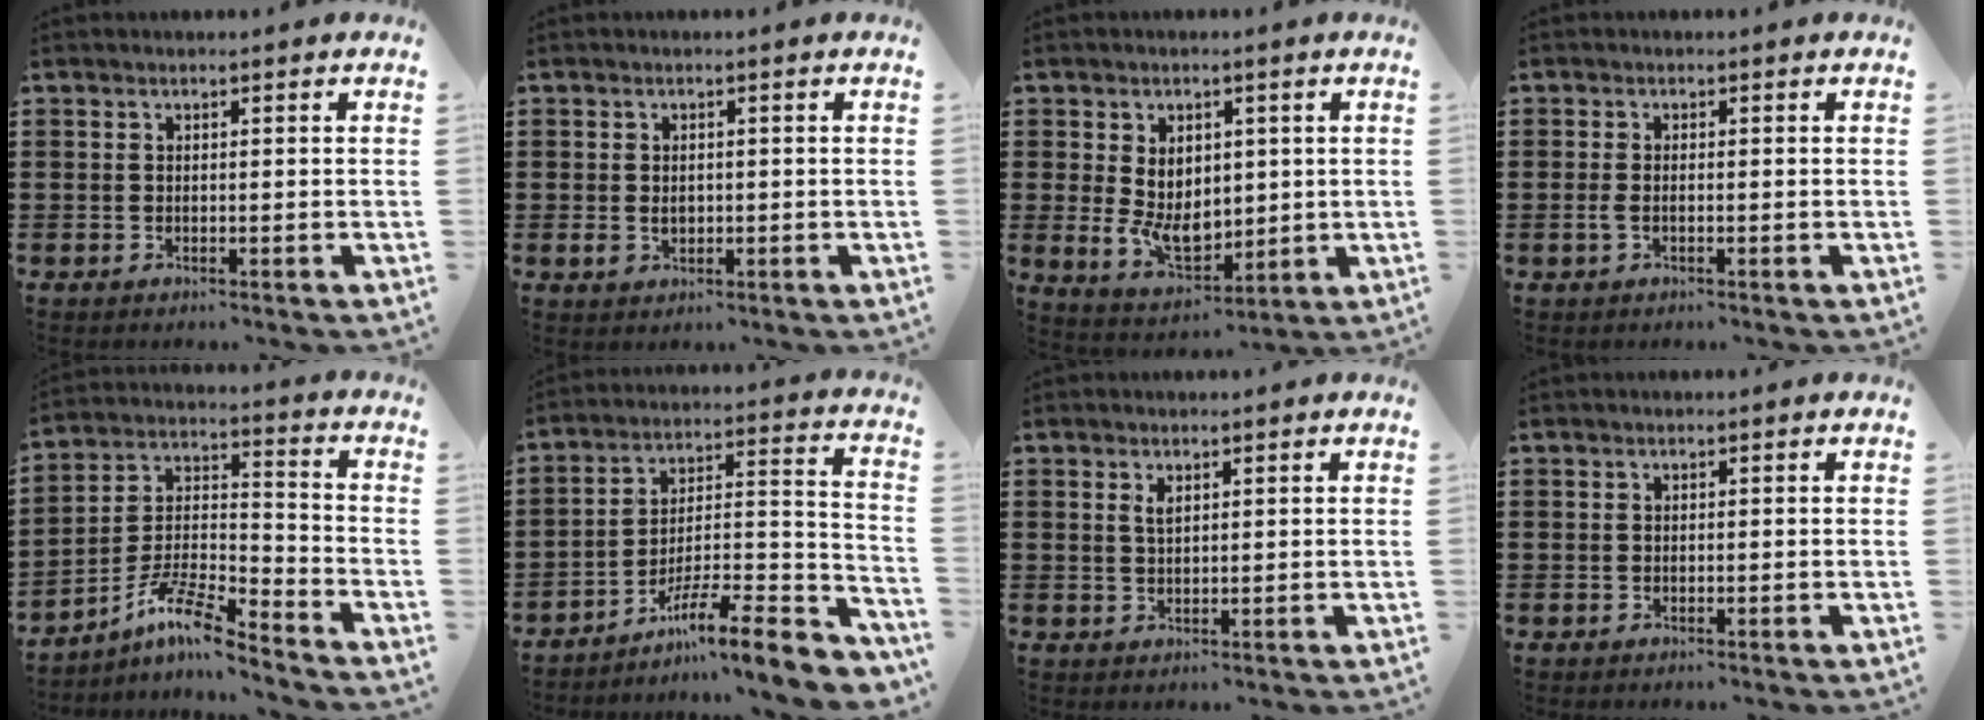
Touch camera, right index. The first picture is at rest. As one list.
[{"total": 1.8, "force": [-0.1, 1.3, 1.3], "torque": [-0.026, 0.005, -0.003]}, {"total": 7.1, "force": [0.4, 5.3, 4.8], "torque": [-0.092, 0.006, 0.007]}, {"total": 1.4, "force": [-0.3, 0.4, 1.3], "torque": [-0.031, -0.004, -0.007]}, {"total": 9.0, "force": [-7.3, 1.2, 5.2], "torque": [-0.118, 0.000, -0.147]}, {"total": 10.0, "force": [-7.6, 1.4, 6.3], "torque": [-0.092, 0.012, -0.146]}, {"total": 1.6, "force": [0.9, 0.6, 1.2], "torque": [-0.027, 0.002, 0.015]}, {"total": 0.0}]